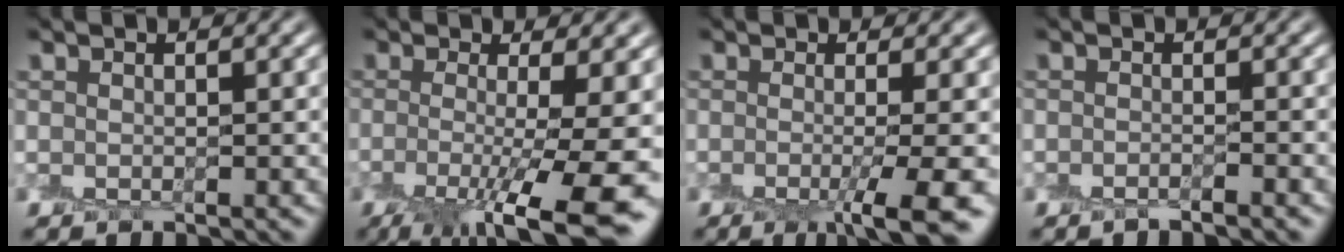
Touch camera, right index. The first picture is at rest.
{"total": 10.8, "force": [-2.5, 2.9, 10.2], "torque": [-0.155, -0.009, -0.030]}
{"total": 5.9, "force": [-1.8, 1.2, 5.5], "torque": [-0.065, -0.010, -0.031]}
{"total": 1.1, "force": [-1.0, -0.2, 0.4], "torque": [-0.004, -0.002, -0.023]}